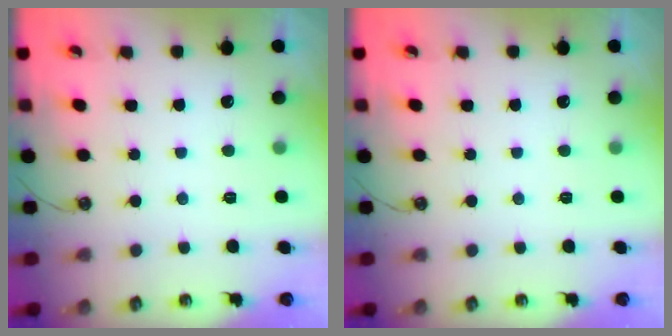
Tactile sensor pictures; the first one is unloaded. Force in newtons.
{"total": 0.0}